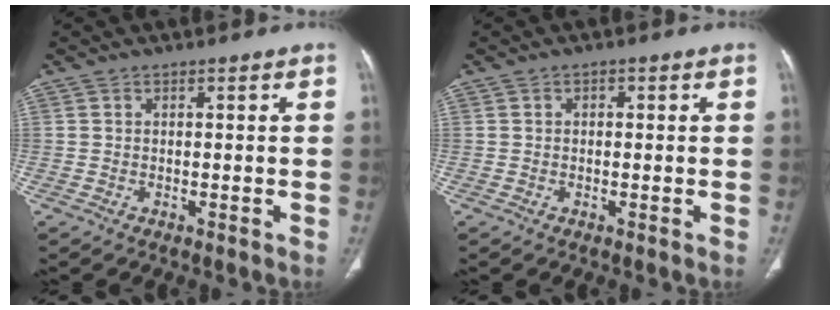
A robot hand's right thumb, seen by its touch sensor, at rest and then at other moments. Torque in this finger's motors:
{"motor_torque": [-0.02, -0.19, -0.17, 0.04, 0.06]}